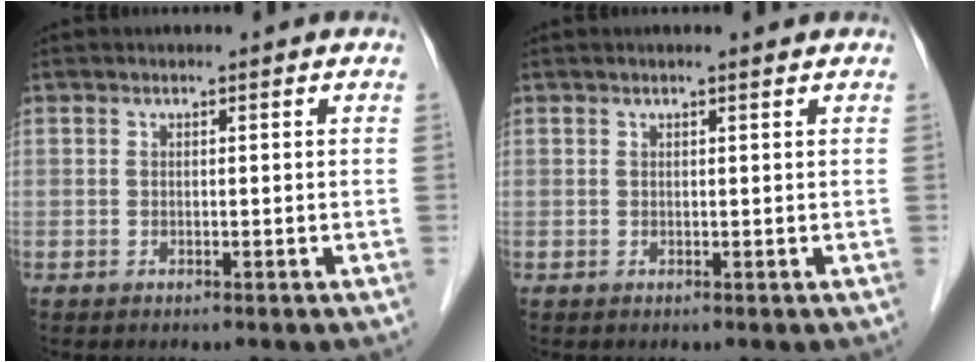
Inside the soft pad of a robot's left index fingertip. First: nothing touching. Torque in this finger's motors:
{"motor_torque": [0.22, -0.11, -0.05, -0.01]}